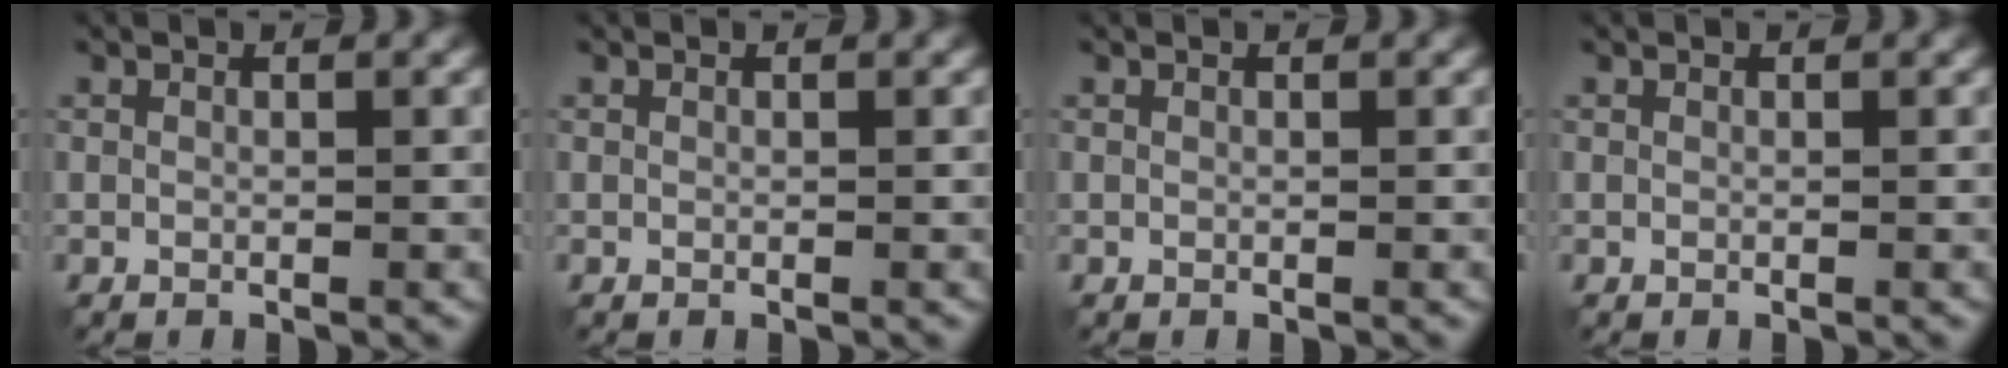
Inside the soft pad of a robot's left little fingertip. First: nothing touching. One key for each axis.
{"total": 0.0}
{"total": 0.0}
{"total": 0.0}